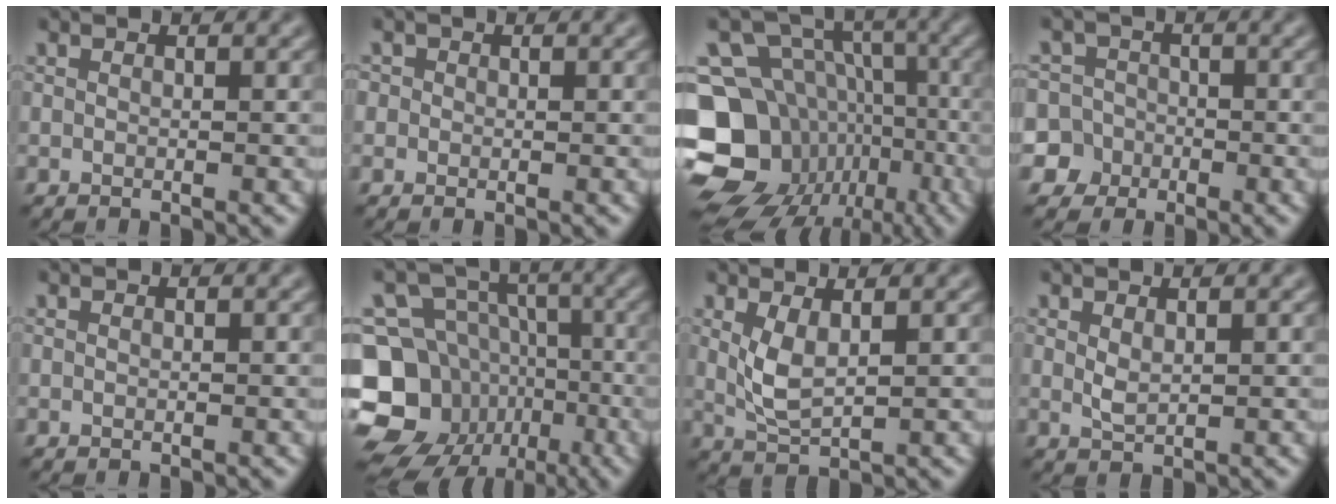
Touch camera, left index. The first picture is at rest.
{"total": 0.9, "force": [0.3, 0.9, 0.2], "torque": [0.001, -0.001, -0.004]}
{"total": 17.6, "force": [-6.5, 14.6, 7.4], "torque": [-0.172, -0.022, -0.101]}
{"total": 7.3, "force": [-2.7, 6.7, 1.2], "torque": [-0.020, 0.010, -0.082]}
{"total": 0.0}
{"total": 16.7, "force": [-7.1, 13.9, 5.9], "torque": [-0.135, -0.023, -0.120]}
{"total": 2.7, "force": [1.0, 1.0, 2.3], "torque": [-0.056, -0.006, 0.026]}
{"total": 1.3, "force": [0.6, 0.5, 1.0], "torque": [-0.025, -0.001, 0.016]}